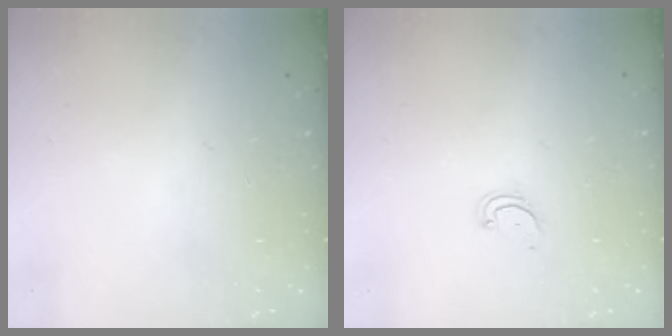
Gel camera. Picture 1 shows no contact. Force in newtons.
{"total": 3.2, "press": 3.2, "slide": 0.3}